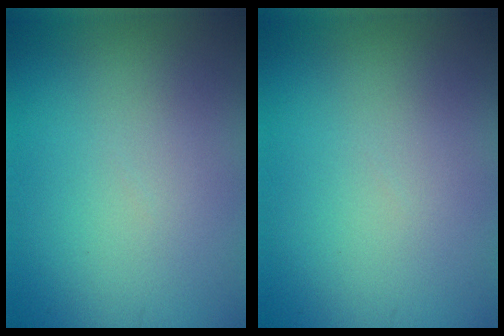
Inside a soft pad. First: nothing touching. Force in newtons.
{"total": 0.0}